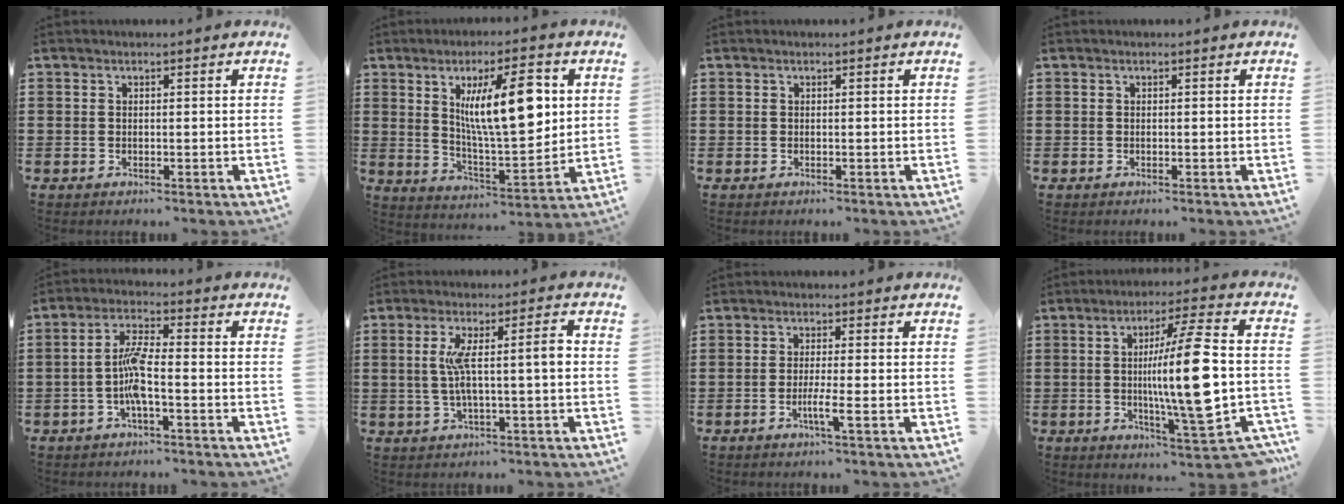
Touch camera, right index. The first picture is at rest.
{"total": 13.5, "force": [3.9, 4.3, 12.2], "torque": [-0.210, 0.004, 0.063]}
{"total": 0.0}
{"total": 0.0}
{"total": 5.9, "force": [-1.7, 1.1, 5.5], "torque": [-0.127, -0.006, -0.041]}
{"total": 6.9, "force": [0.3, 0.6, 6.9], "torque": [-0.126, 0.001, -0.002]}
{"total": 3.3, "force": [-1.4, 0.0, 3.0], "torque": [-0.053, -0.008, -0.026]}
{"total": 14.7, "force": [-1.4, 2.1, 14.5], "torque": [-0.235, -0.013, -0.031]}